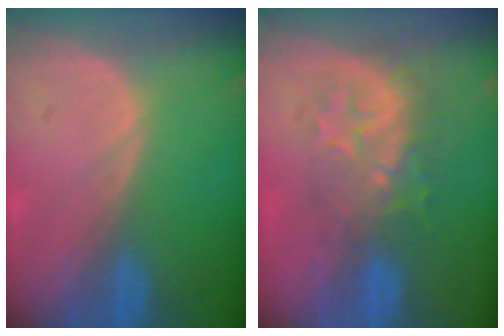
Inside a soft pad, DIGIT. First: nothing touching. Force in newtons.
{"total": 8.0, "press": 7.4, "slide": 3.1}